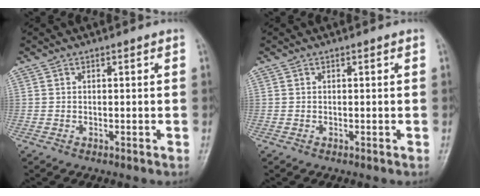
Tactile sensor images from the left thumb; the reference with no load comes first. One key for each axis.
{"total": 0.0}